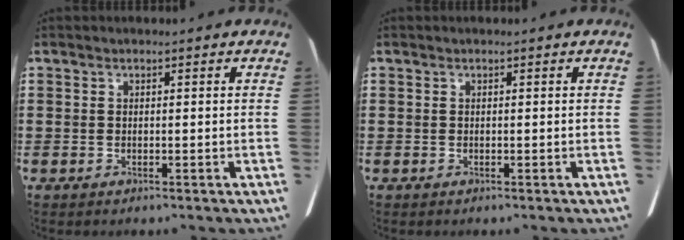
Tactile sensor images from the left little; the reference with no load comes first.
{"total": 0.0}